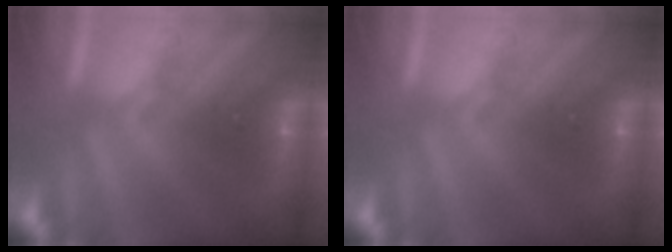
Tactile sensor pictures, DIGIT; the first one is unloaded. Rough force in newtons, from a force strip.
{"total": 0.0}